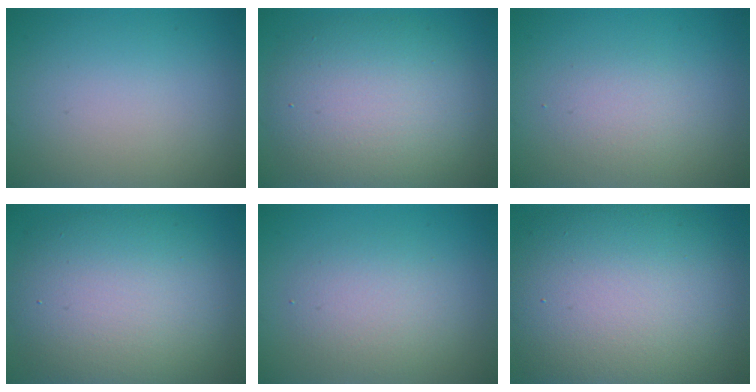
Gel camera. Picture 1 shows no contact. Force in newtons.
{"total": 8.4, "press": 8.4, "slide": 0.7}
{"total": 1.9, "press": 1.8, "slide": 0.2}
{"total": 10.3, "press": 10.3, "slide": 0.4}
{"total": 3.0, "press": 3.0, "slide": 0.2}
{"total": 14.7, "press": 14.6, "slide": 1.5}